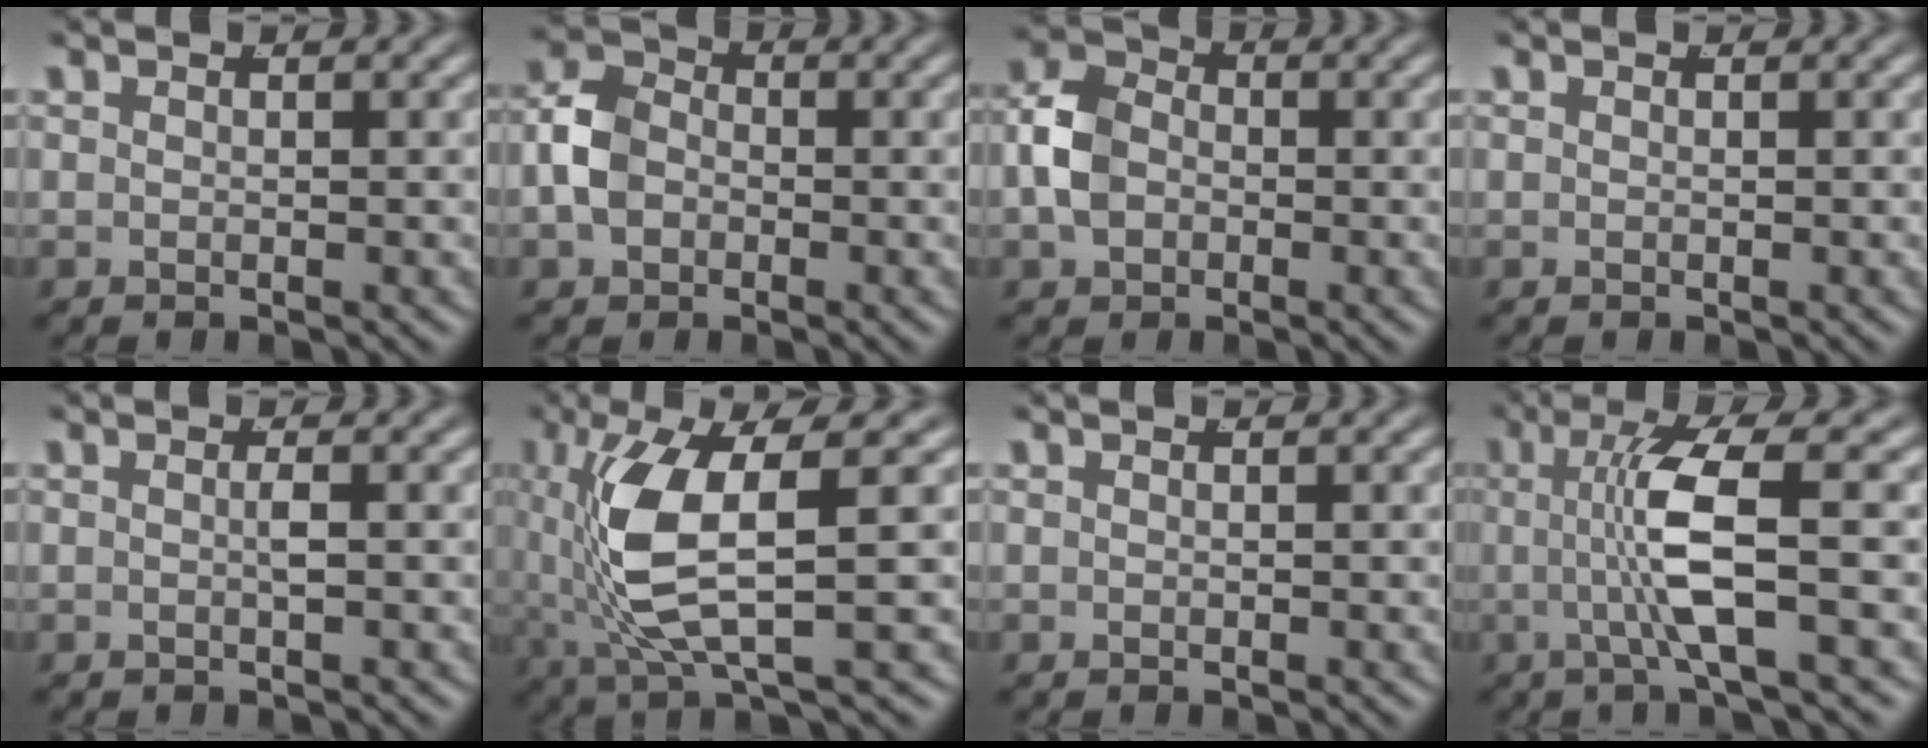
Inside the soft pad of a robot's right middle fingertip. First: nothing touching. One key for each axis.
{"total": 3.9, "fx": -0.6, "fy": 3.2, "fz": 2.1, "tx": -0.047, "ty": -0.005, "tz": -0.012}
{"total": 4.2, "fx": -0.4, "fy": 3.3, "fz": 2.4, "tx": -0.050, "ty": -0.002, "tz": -0.009}
{"total": 0.0}
{"total": 0.8, "fx": -0.2, "fy": -0.3, "fz": 0.7, "tx": -0.012, "ty": 0.000, "tz": -0.004}
{"total": 7.5, "fx": -0.1, "fy": 2.3, "fz": 7.2, "tx": -0.154, "ty": -0.005, "tz": 0.009}
{"total": 0.0}
{"total": 5.3, "fx": 0.1, "fy": 0.0, "fz": 5.3, "tx": -0.097, "ty": 0.001, "tz": 0.003}